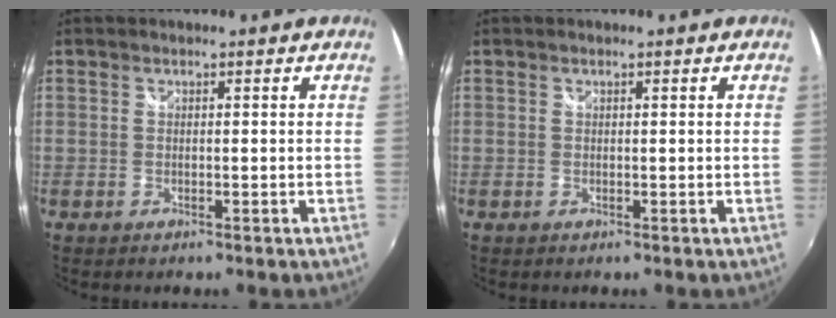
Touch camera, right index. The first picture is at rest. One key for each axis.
{"total": 0.0}